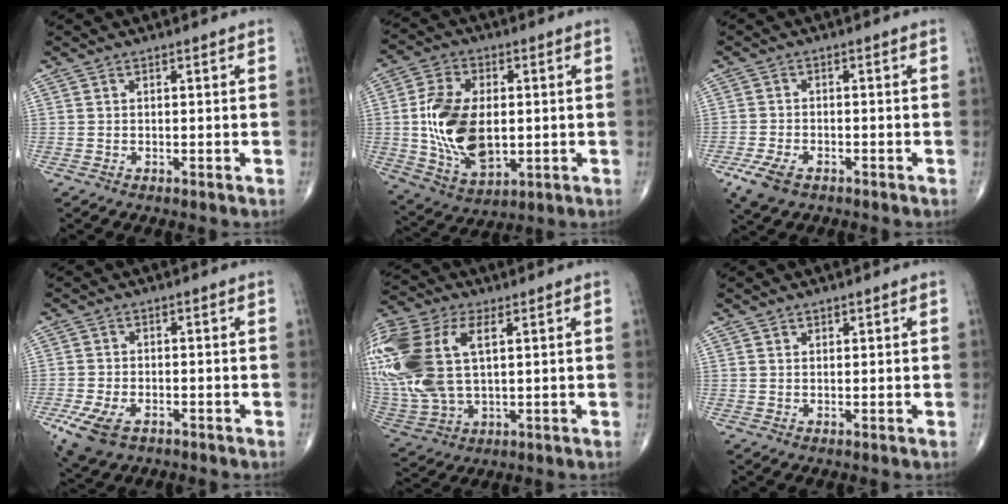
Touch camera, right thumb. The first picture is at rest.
{"total": 16.3, "force": [0.0, 9.8, 13.0], "torque": [-0.234, -0.006, 0.012]}
{"total": 5.4, "force": [-3.0, 2.9, 3.4], "torque": [-0.075, 0.004, -0.053]}
{"total": 7.5, "force": [-3.7, 4.3, 4.9], "torque": [-0.103, 0.003, -0.063]}
{"total": 25.6, "force": [6.0, 14.7, 20.1], "torque": [-0.513, 0.019, 0.120]}
{"total": 1.0, "force": [0.6, 0.7, 0.2], "torque": [0.008, -0.004, 0.007]}